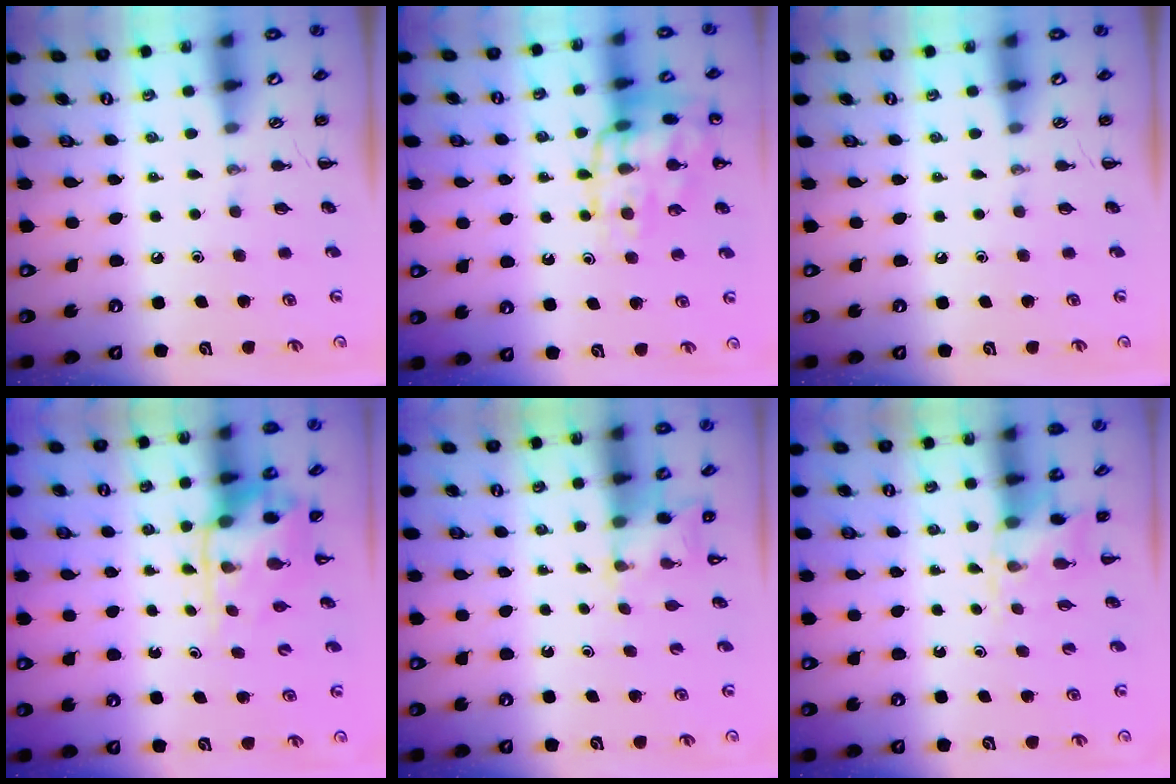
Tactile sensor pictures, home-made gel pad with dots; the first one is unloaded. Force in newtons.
{"total": 16.2, "press": 16.1, "slide": 1.6}
{"total": 0.0}
{"total": 4.0, "press": 3.9, "slide": 0.8}
{"total": 2.7, "press": 2.6, "slide": 0.9}
{"total": 2.9, "press": 2.7, "slide": 1.2}